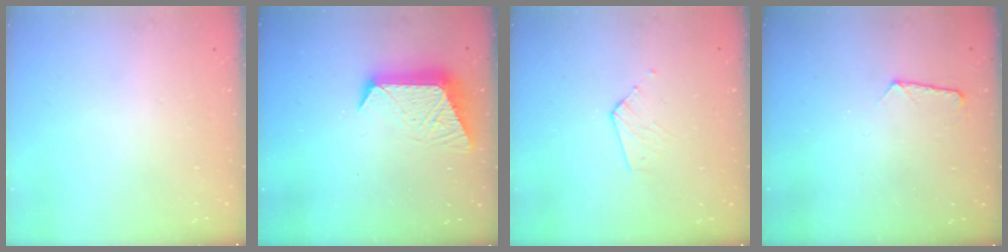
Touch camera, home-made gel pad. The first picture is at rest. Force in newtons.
{"total": 10.3, "press": 10.3, "slide": 0.8}
{"total": 3.4, "press": 3.4, "slide": 0.3}
{"total": 8.1, "press": 8.1, "slide": 0.6}